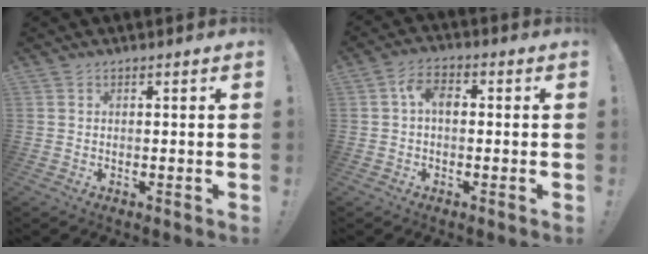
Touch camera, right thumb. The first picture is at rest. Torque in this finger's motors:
{"motor_torque": [0.41, 0.30, 0.49, -0.01, 0.00]}